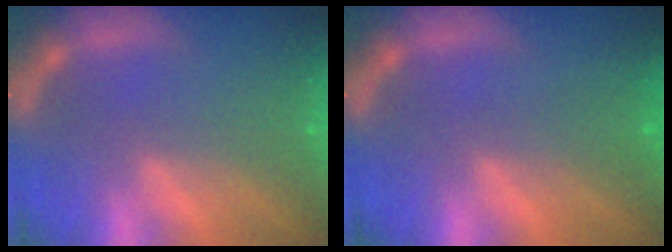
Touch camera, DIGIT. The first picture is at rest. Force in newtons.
{"total": 1.5}